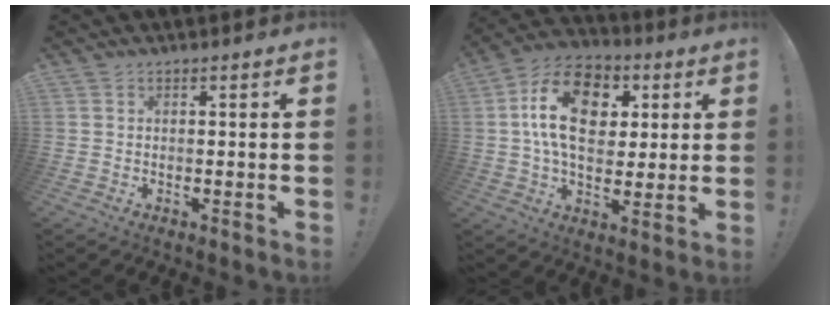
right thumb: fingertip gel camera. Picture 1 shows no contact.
{"total": 18.9, "force": [5.2, 12.8, 12.9], "torque": [-0.207, -0.006, 0.095]}